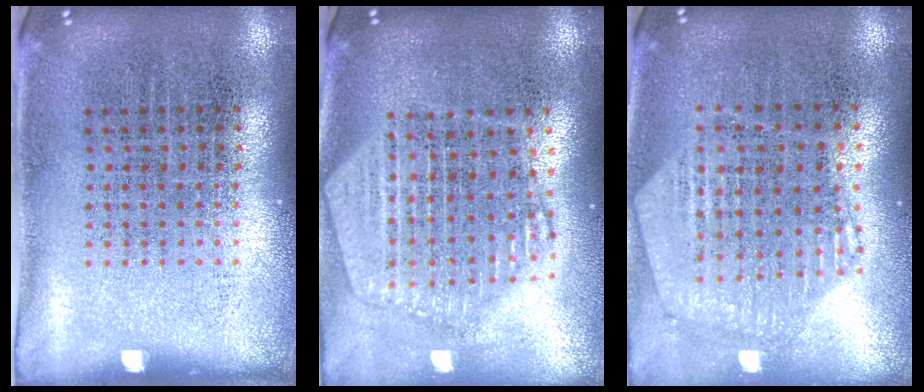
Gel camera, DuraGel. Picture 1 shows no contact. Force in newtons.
{"total": 2.3, "press": 2.0, "slide": 1.1}
{"total": 1.1, "press": 1.1, "slide": 0.3}